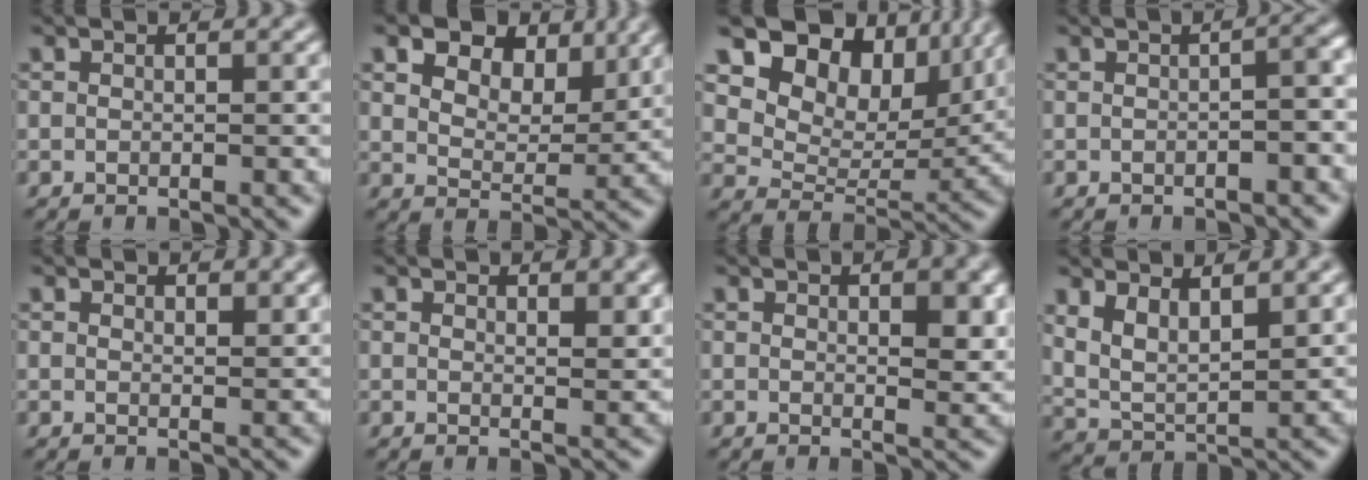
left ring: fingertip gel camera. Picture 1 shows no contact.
{"total": 9.3, "force": [5.5, 5.2, 5.3], "torque": [-0.089, 0.013, 0.077]}
{"total": 13.2, "force": [7.8, 8.1, 7.0], "torque": [-0.136, 0.018, 0.130]}
{"total": 4.0, "force": [-0.2, 1.7, 3.6], "torque": [-0.022, 0.012, -0.005]}
{"total": 1.5, "force": [1.3, 0.4, 0.6], "torque": [-0.010, -0.003, 0.025]}
{"total": 2.3, "force": [1.7, 0.6, 1.5], "torque": [-0.017, -0.005, 0.030]}
{"total": 4.4, "force": [1.6, 1.6, 3.8], "torque": [-0.044, -0.003, 0.029]}
{"total": 4.3, "force": [2.3, 2.0, 3.1], "torque": [-0.071, -0.012, 0.048]}